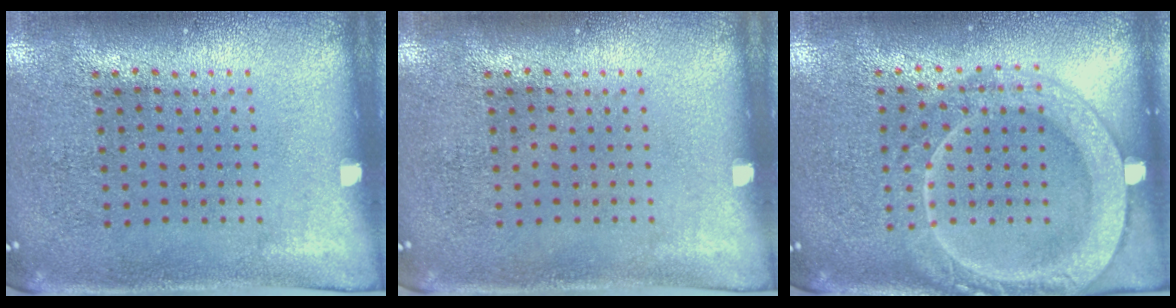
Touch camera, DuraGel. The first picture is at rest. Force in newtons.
{"total": 0.0}
{"total": 2.0, "press": 2.0, "slide": 0.2}